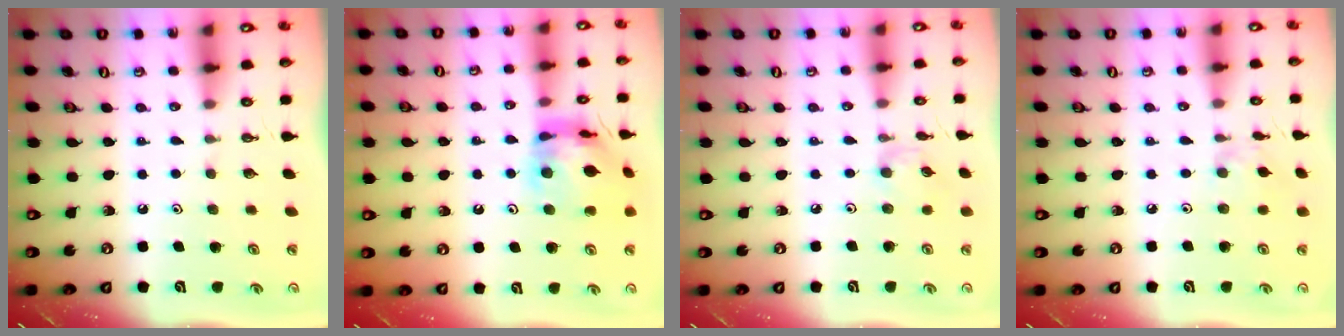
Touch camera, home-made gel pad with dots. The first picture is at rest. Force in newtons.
{"total": 13.6, "press": 13.5, "slide": 1.5}
{"total": 4.1, "press": 4.1, "slide": 0.5}
{"total": 1.9, "press": 1.8, "slide": 0.5}